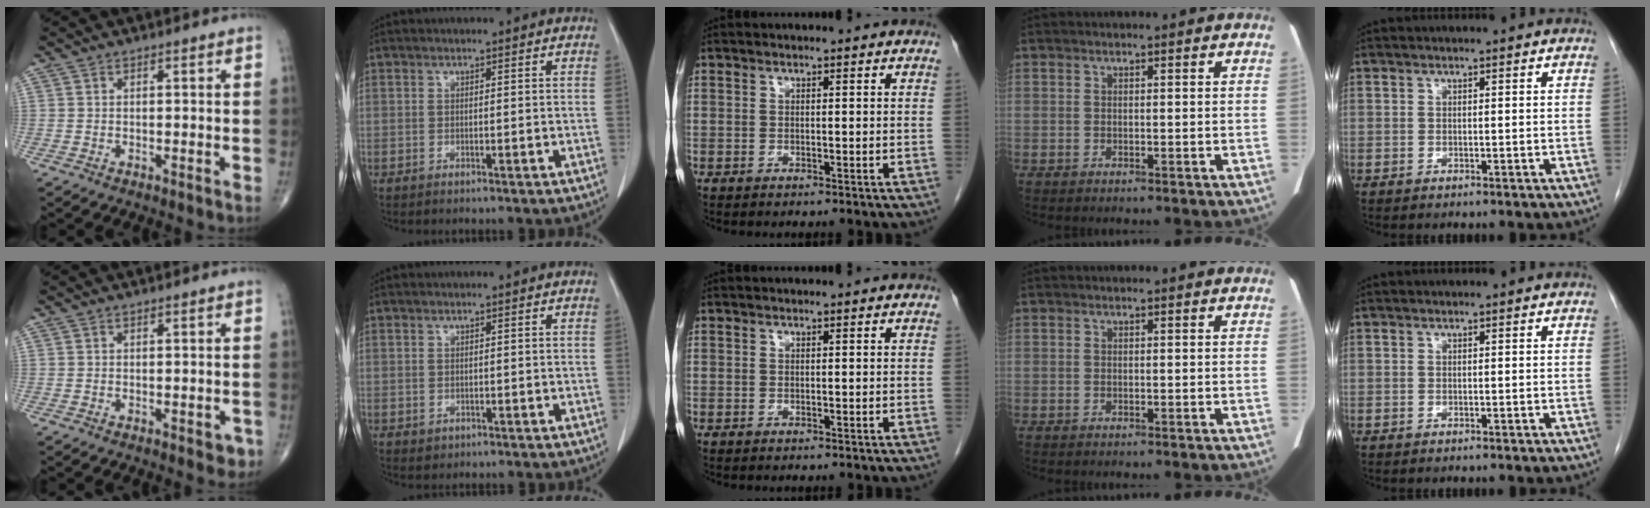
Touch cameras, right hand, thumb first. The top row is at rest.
{"thumb": {"total": 2.2, "force": [-1.0, 1.1, 1.5], "torque": [-0.006, 0.004, -0.011]}, "index": {"total": 0.9, "force": [-0.1, 0.8, 0.2], "torque": [-0.006, 0.001, 0.004]}}